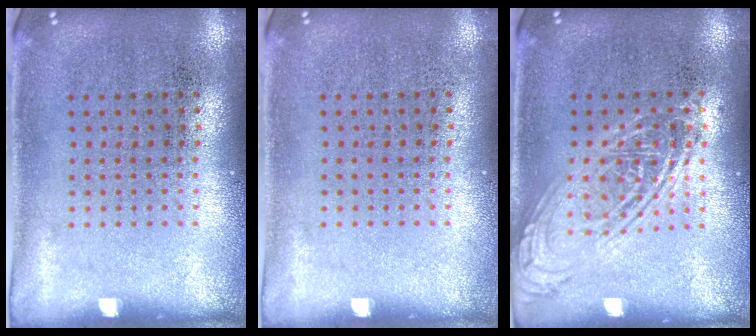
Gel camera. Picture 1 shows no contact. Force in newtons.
{"total": 0.0}
{"total": 2.4, "press": 2.4, "slide": 0.3}